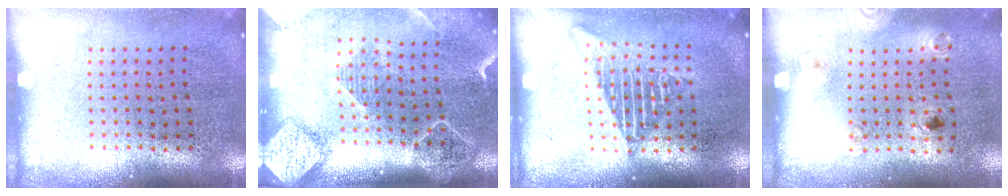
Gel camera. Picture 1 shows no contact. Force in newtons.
{"total": 2.5, "press": 2.0, "slide": 1.4}
{"total": 1.7, "press": 1.7, "slide": 0.2}
{"total": 1.2, "press": 0.8, "slide": 0.9}